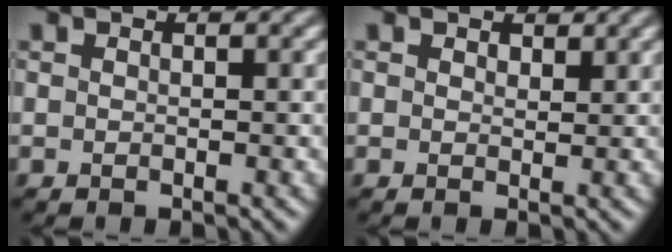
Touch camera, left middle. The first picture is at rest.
{"total": 1.0, "force": [0.9, 0.4, -0.1], "torque": [0.003, -0.003, 0.014]}